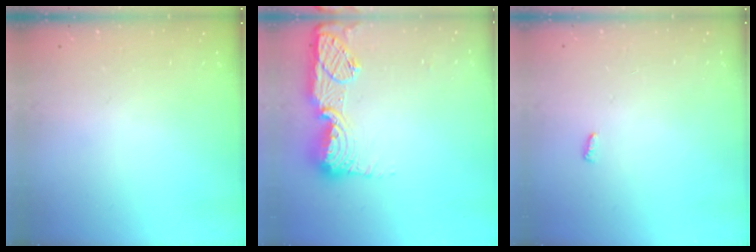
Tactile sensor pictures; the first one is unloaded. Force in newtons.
{"total": 15.4, "press": 15.4, "slide": 1.2}
{"total": 3.5, "press": 3.5, "slide": 0.3}